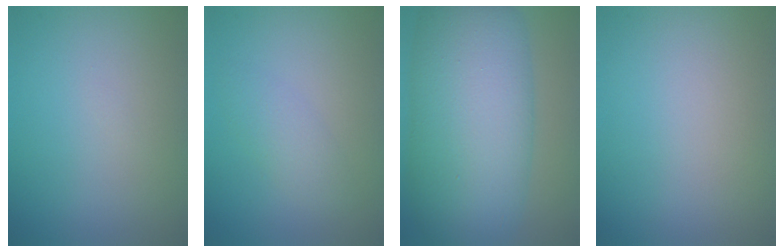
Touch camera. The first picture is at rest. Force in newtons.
{"total": 2.0, "press": 2.0, "slide": 0.1}
{"total": 13.6, "press": 13.6, "slide": 0.3}
{"total": 0.0}